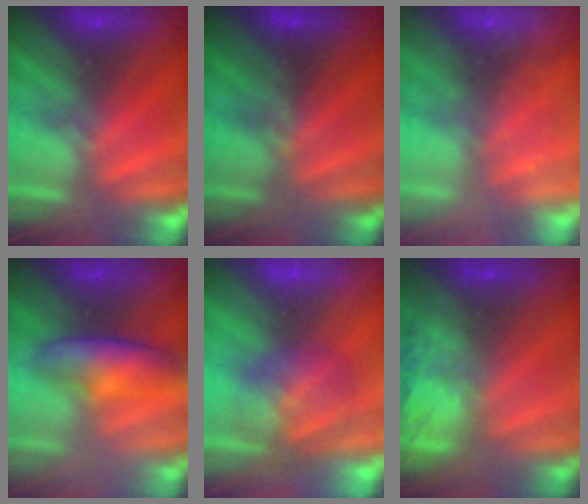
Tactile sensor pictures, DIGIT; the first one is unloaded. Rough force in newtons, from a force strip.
{"total": 2.9}
{"total": 2.3}
{"total": 3.8}
{"total": 2.9}
{"total": 7.3}